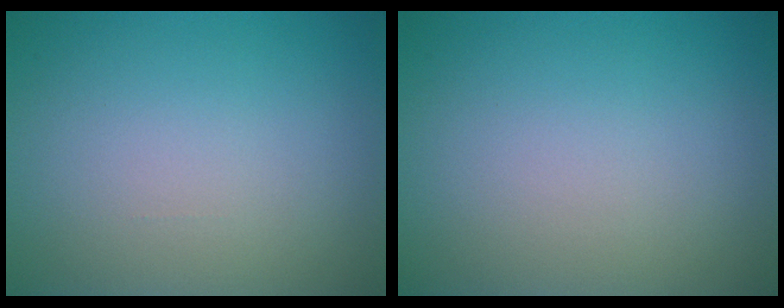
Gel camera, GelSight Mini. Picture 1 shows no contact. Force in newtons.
{"total": 0.0}